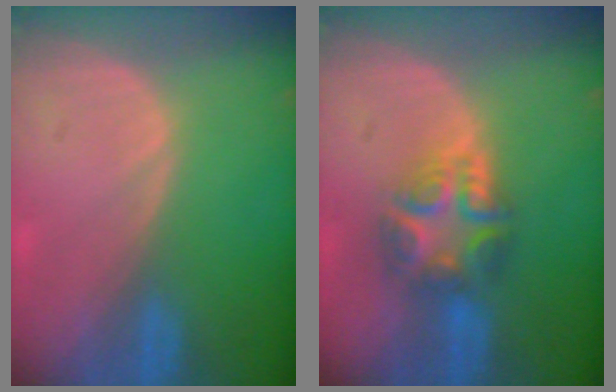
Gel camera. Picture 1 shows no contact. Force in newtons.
{"total": 7.5, "press": 6.5, "slide": 3.7}